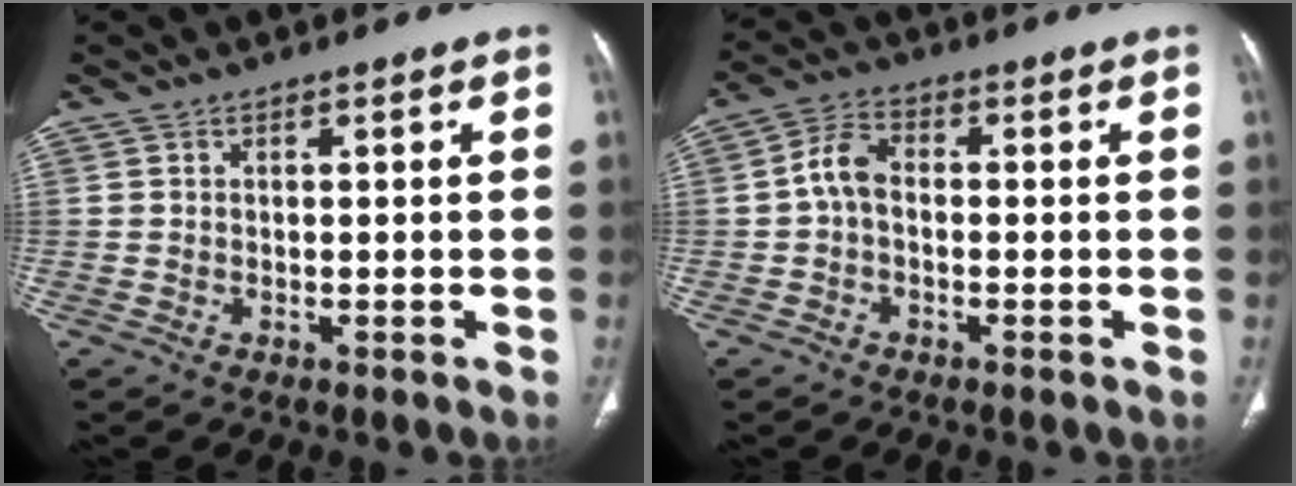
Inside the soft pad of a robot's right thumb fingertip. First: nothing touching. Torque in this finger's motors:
{"motor_torque": [-0.57, 0.59, 0.49, -0.35, 0.02]}